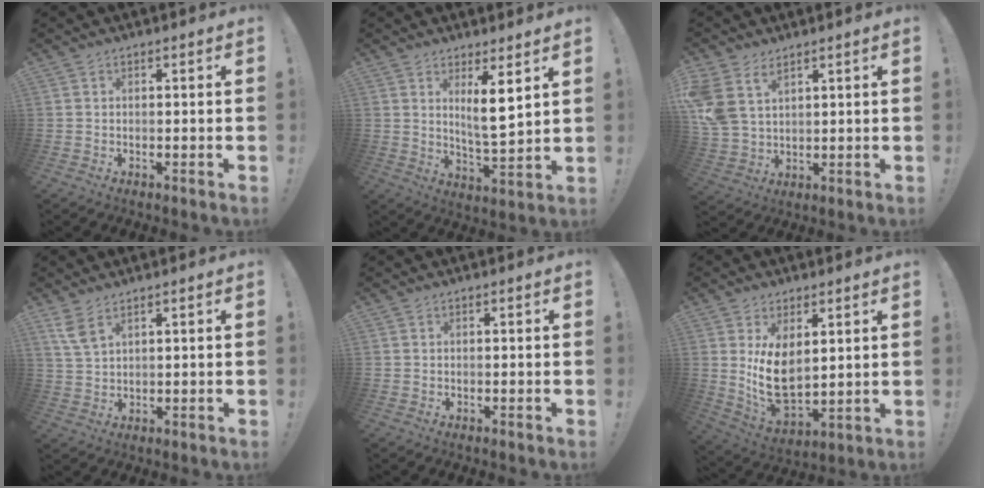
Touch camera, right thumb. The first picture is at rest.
{"total": 8.6, "force": [4.0, 1.3, 7.6], "torque": [-0.114, -0.029, 0.064]}
{"total": 8.7, "force": [4.9, 5.6, 4.6], "torque": [-0.104, -0.020, 0.099]}
{"total": 5.0, "force": [3.3, 1.8, 3.4], "torque": [-0.066, -0.014, 0.062]}
{"total": 0.0}
{"total": 11.0, "force": [3.7, 6.6, 8.1], "torque": [-0.157, -0.039, 0.073]}